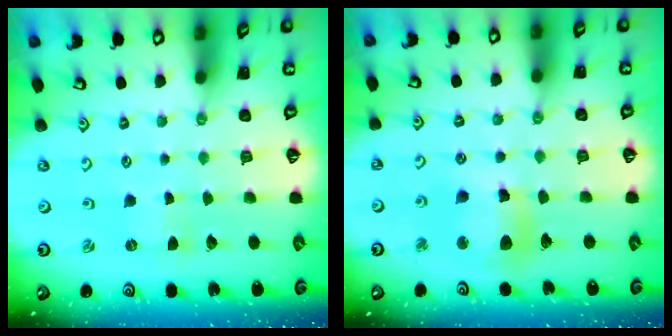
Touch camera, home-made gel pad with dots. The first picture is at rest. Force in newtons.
{"total": 11.4, "press": 11.3, "slide": 2.0}